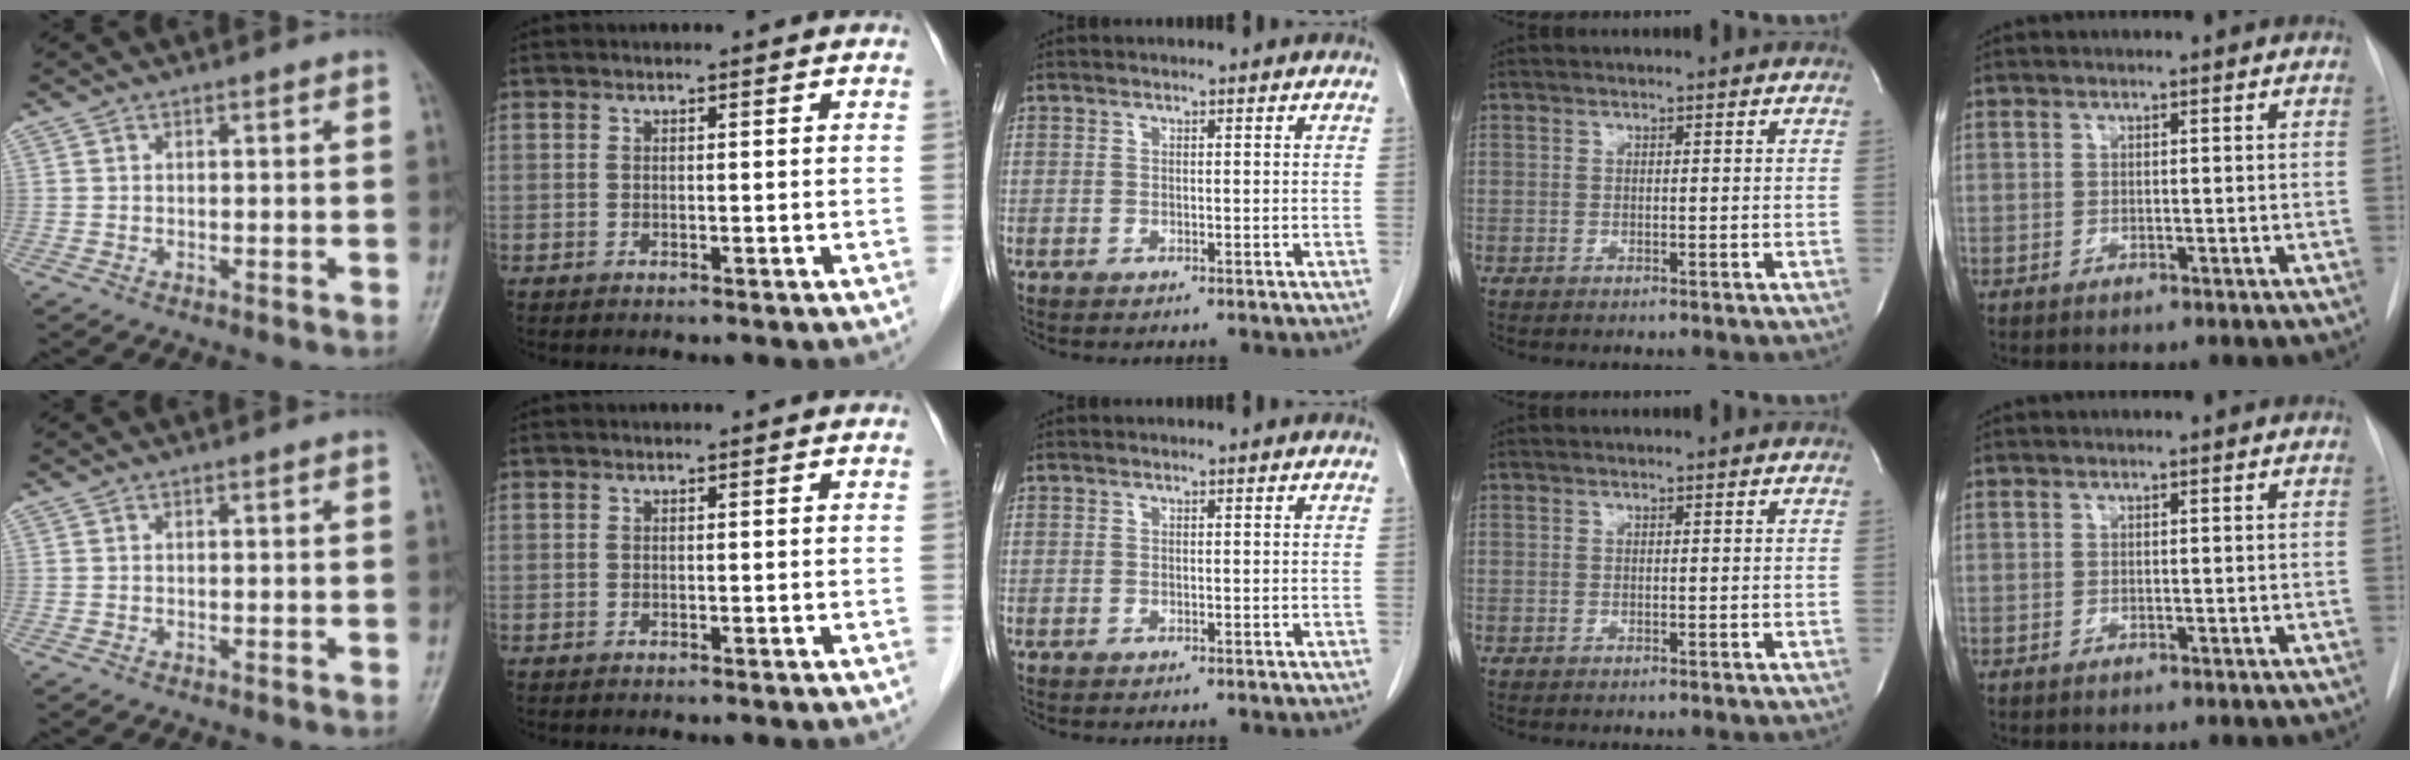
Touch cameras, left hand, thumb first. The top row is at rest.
{}